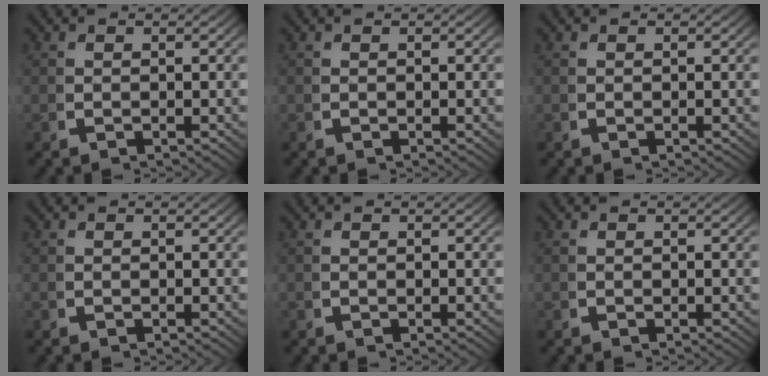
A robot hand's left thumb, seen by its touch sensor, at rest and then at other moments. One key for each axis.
{"total": 0.0}
{"total": 0.0}
{"total": 0.0}
{"total": 0.0}
{"total": 0.0}